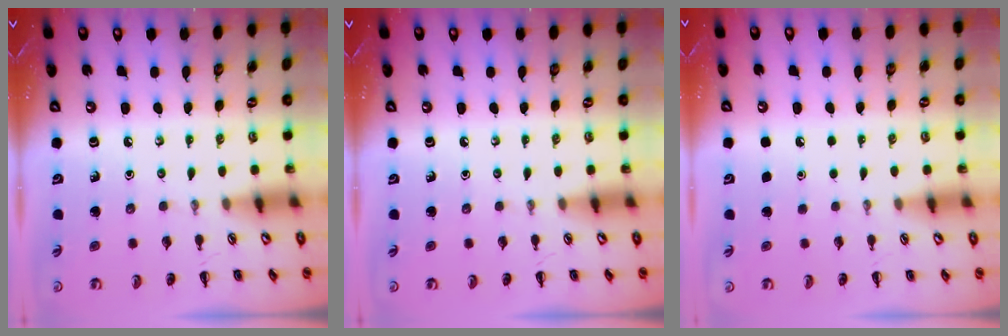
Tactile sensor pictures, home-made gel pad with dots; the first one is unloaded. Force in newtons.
{"total": 0.0}
{"total": 1.6, "press": 1.6, "slide": 0.1}